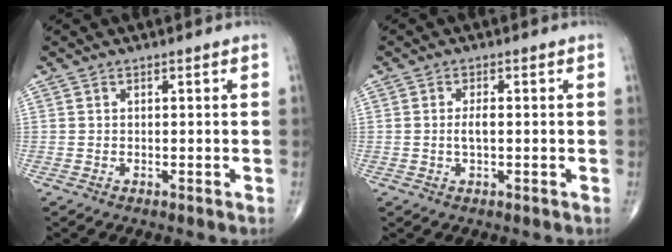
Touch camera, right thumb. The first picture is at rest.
{"total": 2.2, "force": [-0.2, 0.8, 2.0], "torque": [-0.044, 0.000, -0.003]}